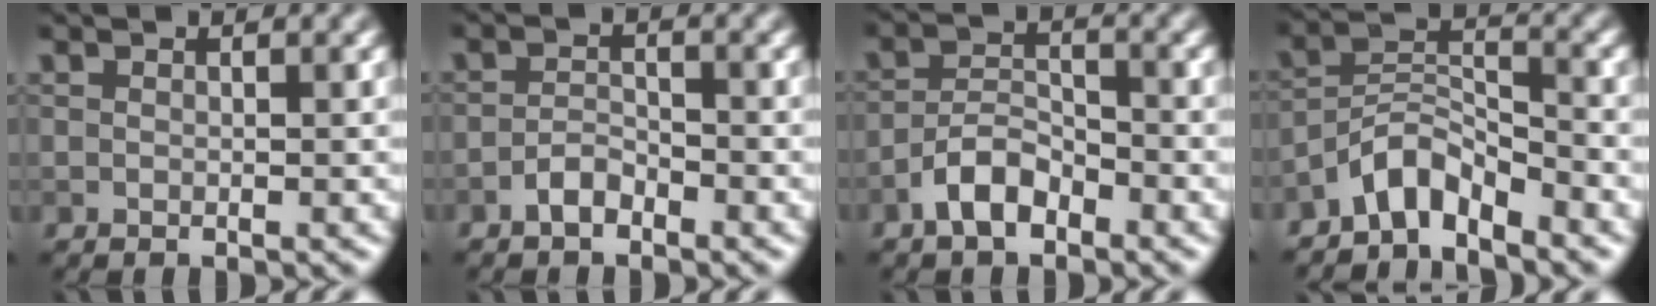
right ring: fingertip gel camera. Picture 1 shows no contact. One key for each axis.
{"total": 1.8, "fx": -1.3, "fy": 0.7, "fz": 1.0, "tx": -0.020, "ty": 0.005, "tz": -0.028}
{"total": 3.4, "fx": -2.3, "fy": 1.5, "fz": 2.1, "tx": -0.037, "ty": 0.011, "tz": -0.048}
{"total": 4.2, "fx": -3.5, "fy": 1.3, "fz": 1.9, "tx": -0.028, "ty": 0.011, "tz": -0.076}